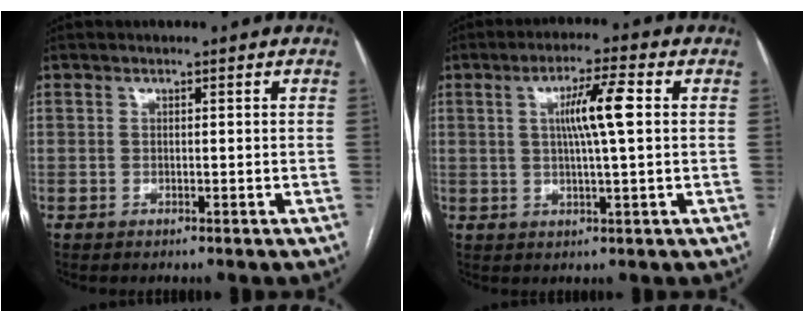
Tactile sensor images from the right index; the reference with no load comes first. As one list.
[{"total": 7.1, "force": [1.3, 0.1, 7.0], "torque": [-0.124, 0.005, 0.021]}]